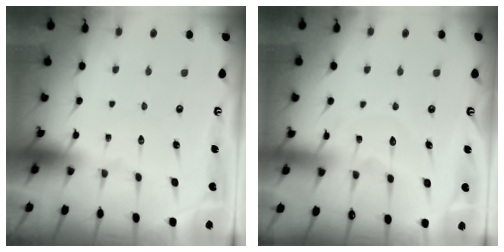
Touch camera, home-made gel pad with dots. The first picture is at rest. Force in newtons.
{"total": 7.9, "press": 7.8, "slide": 0.8}